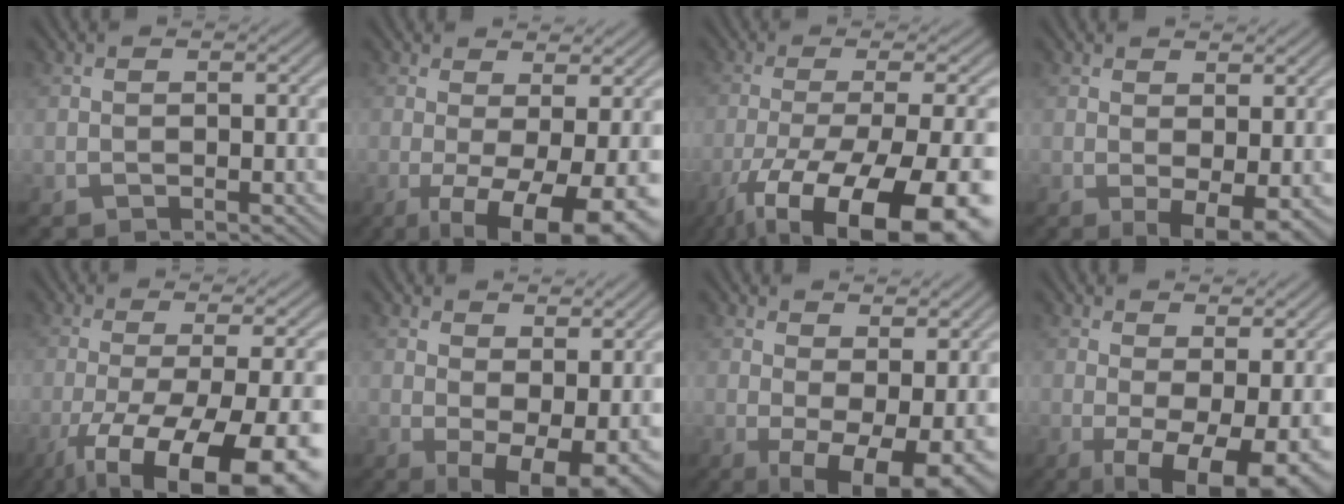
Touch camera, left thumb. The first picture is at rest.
{"total": 10.0, "force": [-3.1, 2.9, 9.1], "torque": [-0.137, -0.005, -0.035]}
{"total": 18.0, "force": [-10.1, 5.2, 13.9], "torque": [-0.225, -0.044, -0.144]}
{"total": 3.7, "force": [0.3, 1.1, 3.5], "torque": [-0.056, -0.009, 0.011]}
{"total": 16.4, "force": [-8.0, 4.7, 13.5], "torque": [-0.213, -0.024, -0.110]}
{"total": 7.6, "force": [0.8, 3.8, 6.6], "torque": [-0.095, -0.015, 0.026]}
{"total": 8.4, "force": [-0.6, 3.6, 7.6], "torque": [-0.113, -0.014, 0.002]}
{"total": 8.8, "force": [-1.6, 3.3, 7.9], "torque": [-0.125, -0.007, -0.015]}